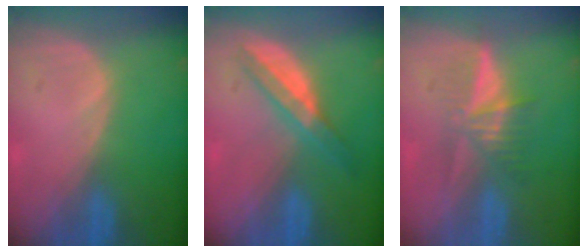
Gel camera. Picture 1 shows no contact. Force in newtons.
{"total": 5.8, "press": 5.2, "slide": 2.6}
{"total": 5.2, "press": 5.1, "slide": 1.2}